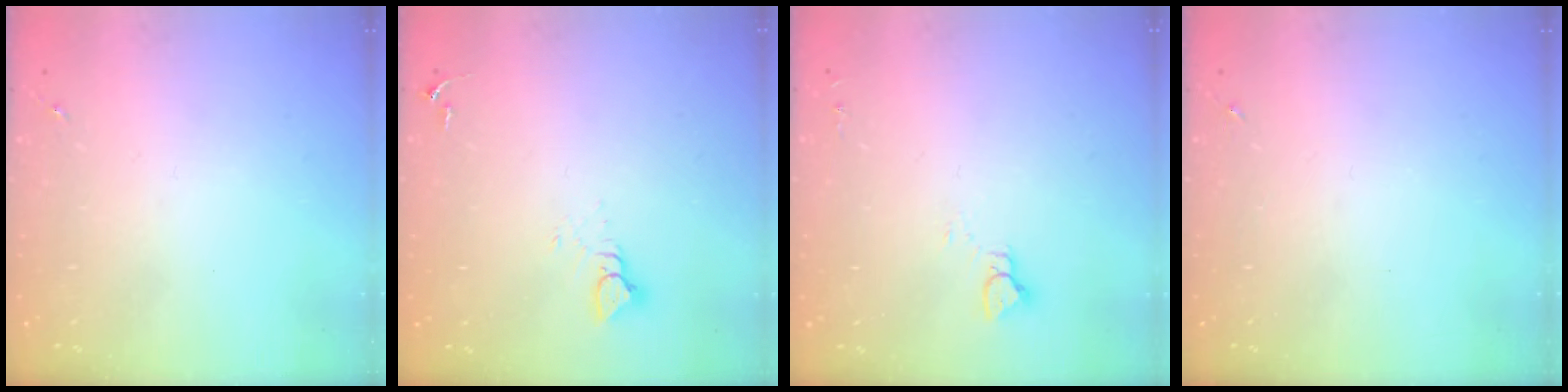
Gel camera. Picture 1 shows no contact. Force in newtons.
{"total": 3.9, "press": 3.9, "slide": 0.2}
{"total": 3.9, "press": 3.9, "slide": 0.4}
{"total": 0.0}